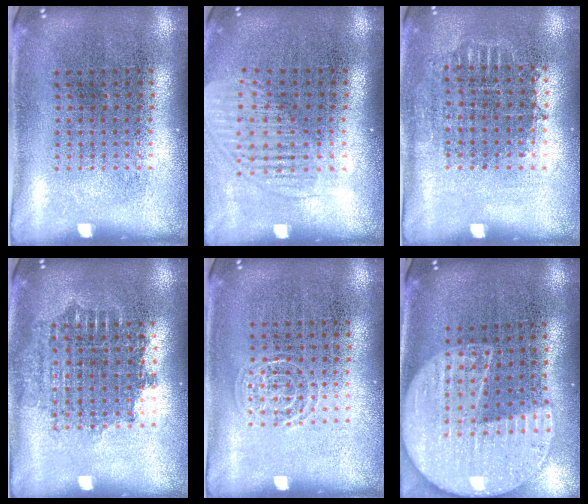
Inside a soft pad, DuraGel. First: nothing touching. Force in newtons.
{"total": 1.5, "press": 1.3, "slide": 0.8}
{"total": 0.7, "press": 0.7, "slide": 0.2}
{"total": 1.6, "press": 1.3, "slide": 1.0}
{"total": 1.3, "press": 1.3, "slide": 0.2}
{"total": 2.3, "press": 2.0, "slide": 1.1}